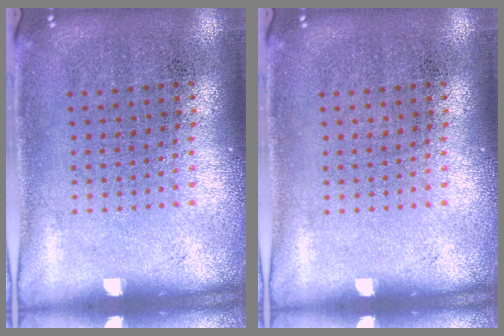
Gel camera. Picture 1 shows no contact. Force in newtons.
{"total": 0.0}